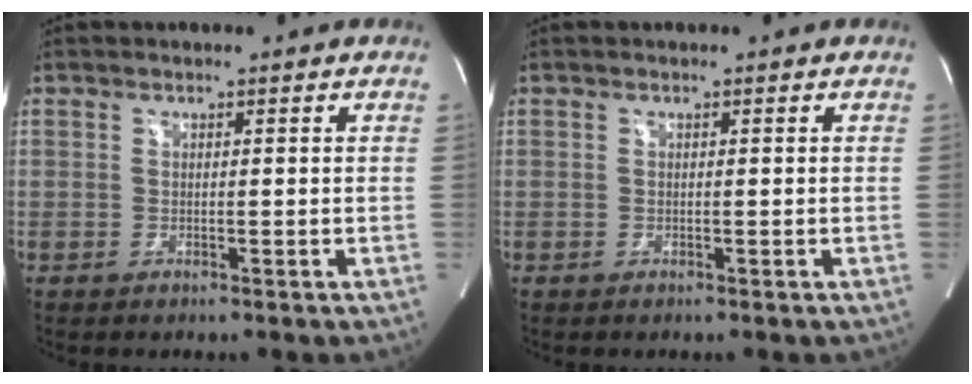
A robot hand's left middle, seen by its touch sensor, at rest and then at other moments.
{"total": 0.0}